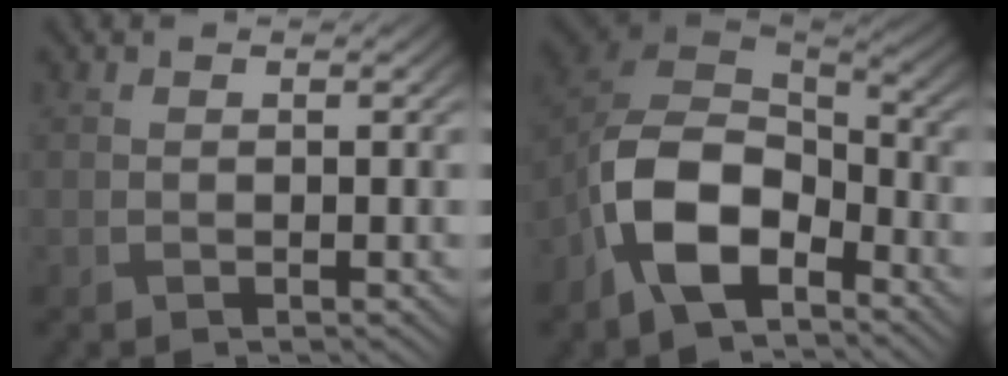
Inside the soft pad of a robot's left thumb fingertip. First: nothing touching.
{"total": 12.1, "force": [-6.2, 6.8, 7.8], "torque": [-0.165, -0.015, -0.134]}